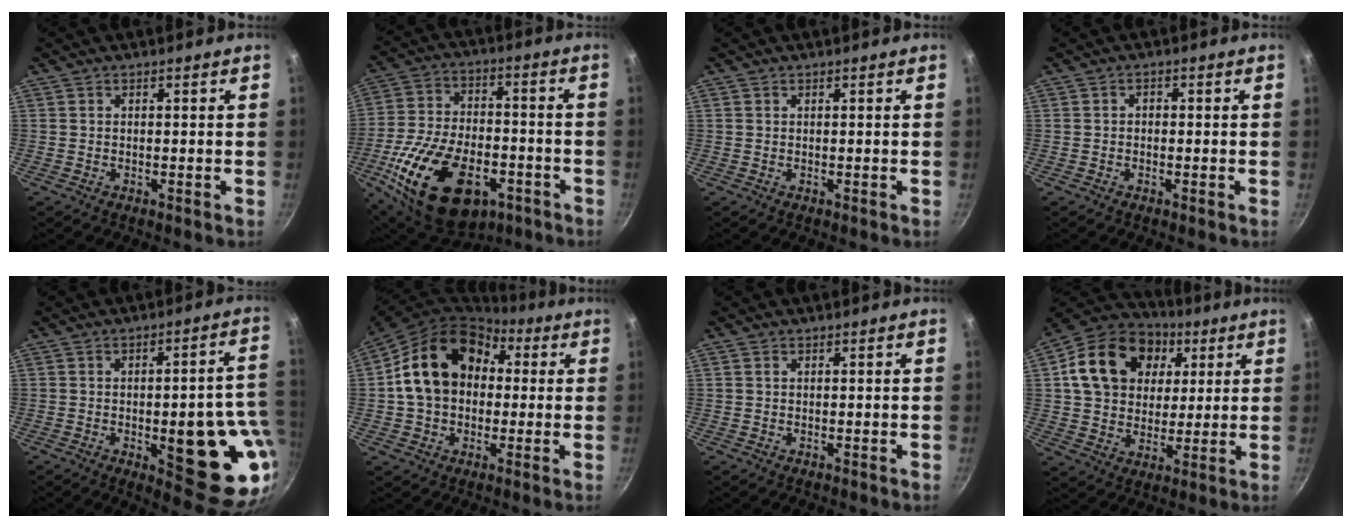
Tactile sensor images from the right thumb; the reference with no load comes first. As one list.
[{"total": 25.3, "force": [-10.1, 14.8, 17.8], "torque": [-0.308, 0.026, -0.160]}, {"total": 0.0}, {"total": 1.1, "force": [-0.3, 0.9, 0.5], "torque": [-0.009, 0.005, -0.005]}, {"total": 20.2, "force": [-3.9, 7.5, 18.3], "torque": [-0.169, 0.006, -0.043]}, {"total": 18.1, "force": [2.6, 13.9, 11.4], "torque": [-0.183, 0.041, 0.035]}, {"total": 0.6, "force": [0.3, 0.5, 0.2], "torque": [-0.004, 0.001, 0.004]}, {"total": 20.1, "force": [5.7, 15.5, 11.4], "torque": [-0.181, 0.011, 0.092]}]